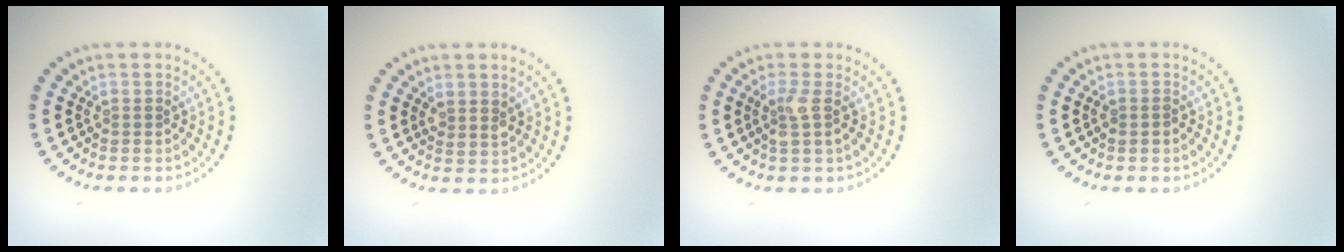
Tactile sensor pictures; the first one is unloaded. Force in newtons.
{"total": 1.7, "press": 1.5, "slide": 0.8}
{"total": 1.8, "press": 1.5, "slide": 0.9}
{"total": 0.8, "press": 0.8, "slide": 0.2}